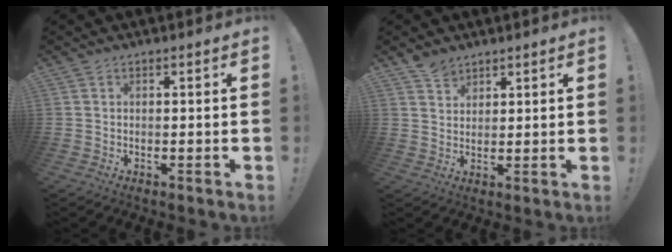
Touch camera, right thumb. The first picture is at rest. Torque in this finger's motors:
{"motor_torque": [0.01, 0.61, 0.15, 0.27, 0.00]}